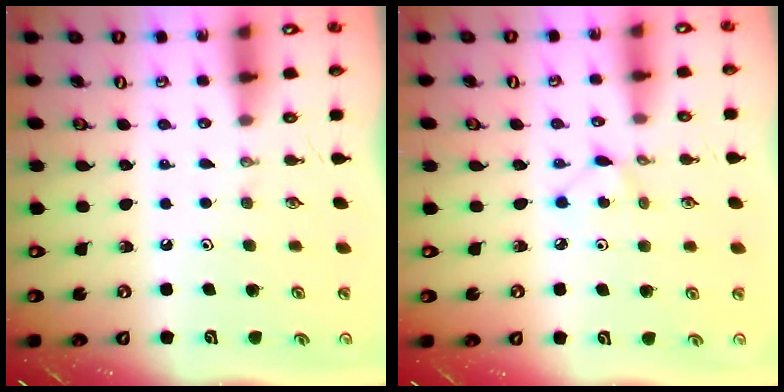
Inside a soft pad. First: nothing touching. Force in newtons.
{"total": 3.6, "press": 3.6, "slide": 0.5}